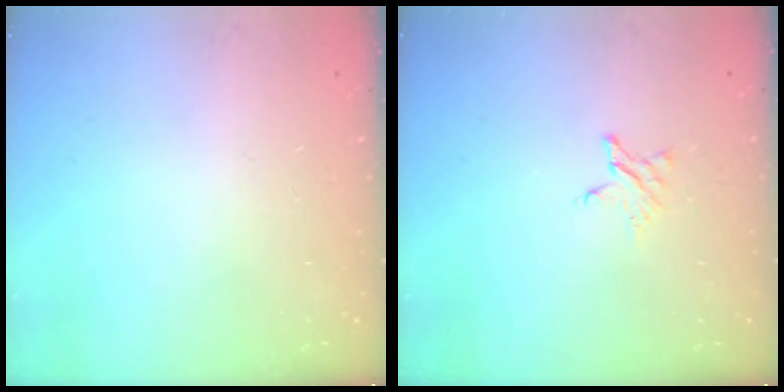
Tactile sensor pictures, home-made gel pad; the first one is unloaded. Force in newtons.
{"total": 2.8, "press": 2.8, "slide": 0.3}